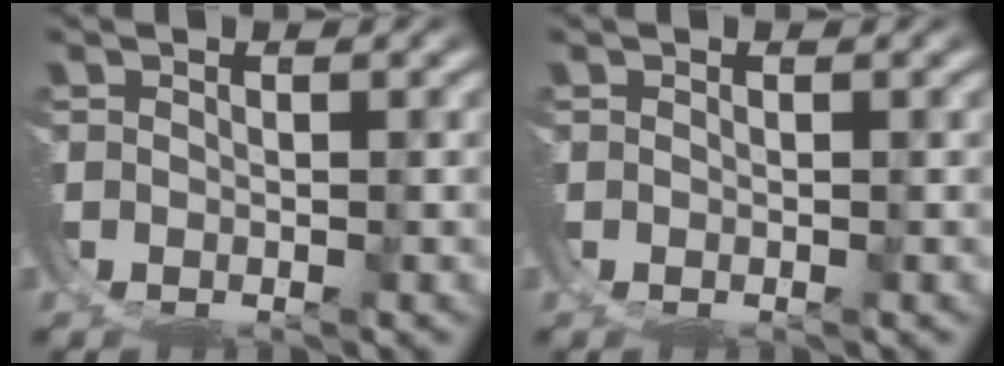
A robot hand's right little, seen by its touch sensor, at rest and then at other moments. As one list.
[{"total": 0.0}]